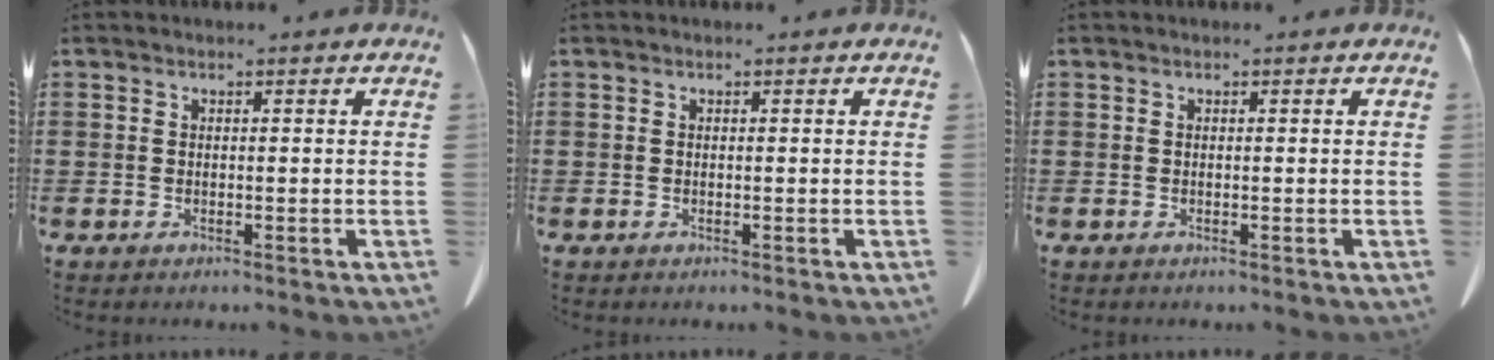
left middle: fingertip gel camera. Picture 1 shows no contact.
{"total": 0.0}
{"total": 0.0}